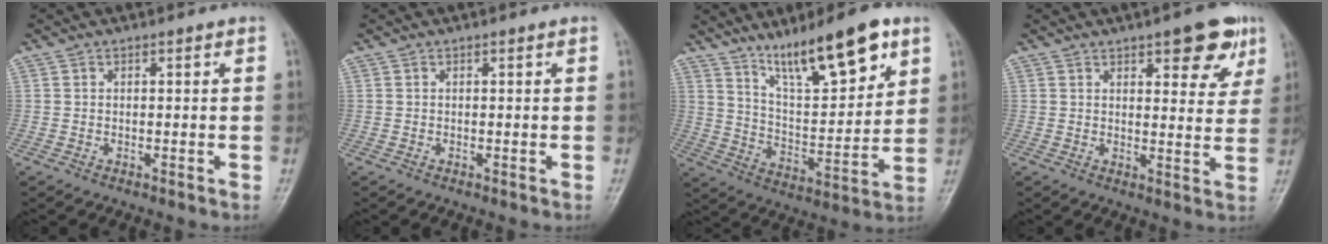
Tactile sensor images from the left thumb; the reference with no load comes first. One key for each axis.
{"total": 0.0}
{"total": 16.7, "fx": 10.7, "fy": 4.6, "fz": 12.0, "tx": -0.169, "ty": -0.056, "tz": 0.190}
{"total": 9.7, "fx": 5.5, "fy": 3.7, "fz": 7.1, "tx": -0.058, "ty": -0.023, "tz": 0.067}